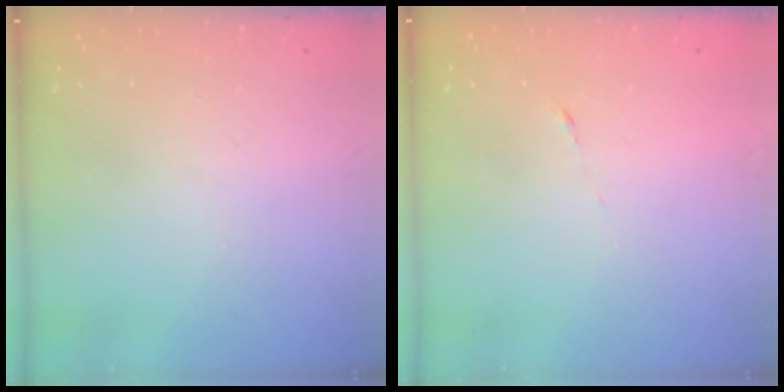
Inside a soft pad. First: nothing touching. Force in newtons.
{"total": 3.9, "press": 3.8, "slide": 0.9}